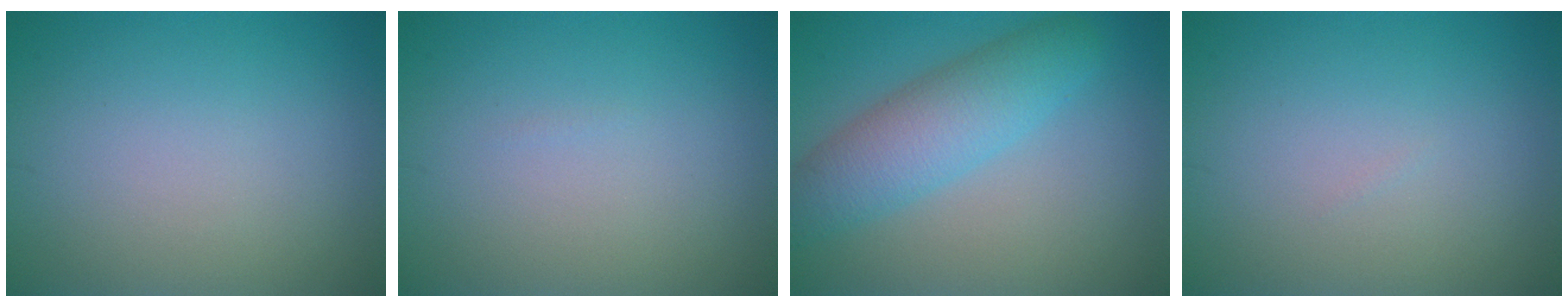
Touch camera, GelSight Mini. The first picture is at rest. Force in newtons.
{"total": 0.0}
{"total": 5.9, "press": 5.9, "slide": 0.0}
{"total": 0.0}